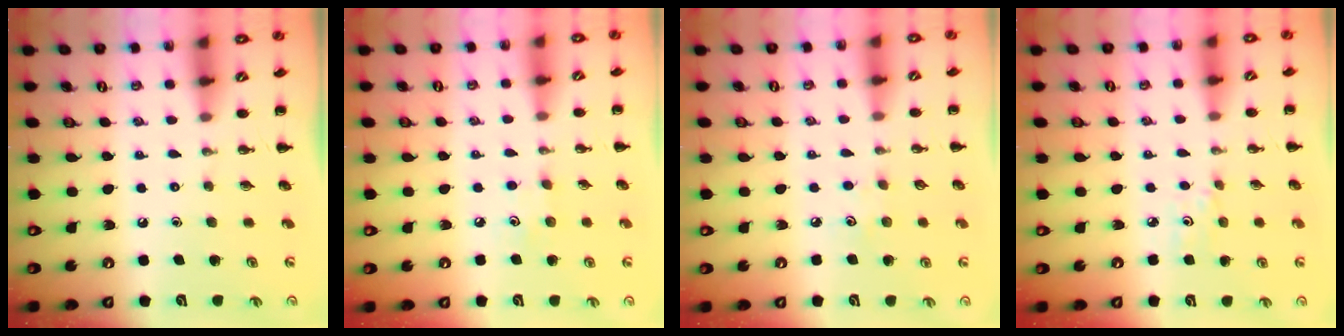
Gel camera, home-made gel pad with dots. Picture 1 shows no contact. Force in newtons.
{"total": 4.9, "press": 4.7, "slide": 1.3}
{"total": 2.8, "press": 2.6, "slide": 0.8}
{"total": 3.2, "press": 3.0, "slide": 1.0}